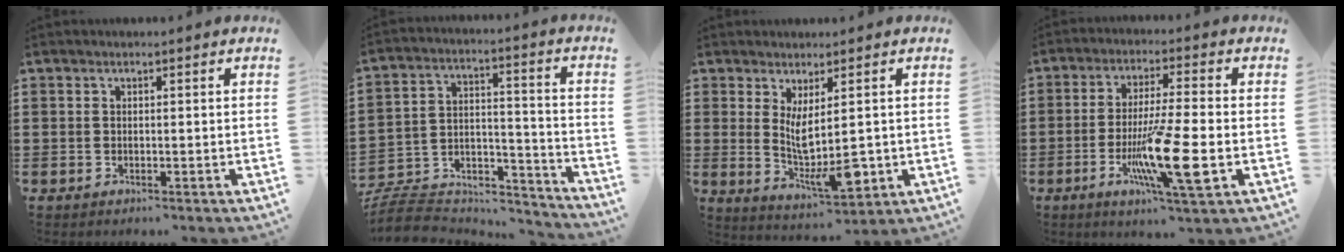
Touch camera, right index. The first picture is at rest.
{"total": 7.3, "force": [-6.7, 2.4, 1.8], "torque": [-0.039, 0.008, -0.134]}
{"total": 7.7, "force": [0.0, 2.1, 7.4], "torque": [-0.142, -0.021, 0.000]}
{"total": 13.2, "force": [-3.8, 1.8, 12.5], "torque": [-0.240, -0.015, -0.069]}